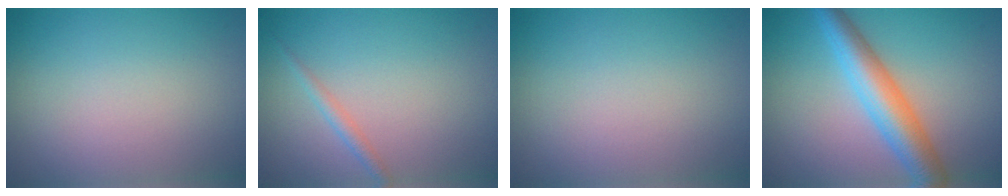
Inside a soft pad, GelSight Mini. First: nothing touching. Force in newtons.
{"total": 1.3, "press": 1.3, "slide": 0.0}
{"total": 0.0}
{"total": 5.8, "press": 5.8, "slide": 0.1}